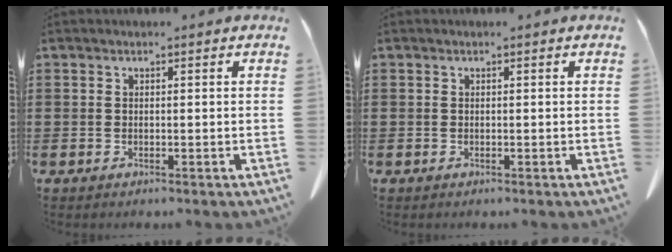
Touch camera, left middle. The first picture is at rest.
{"total": 0.0}